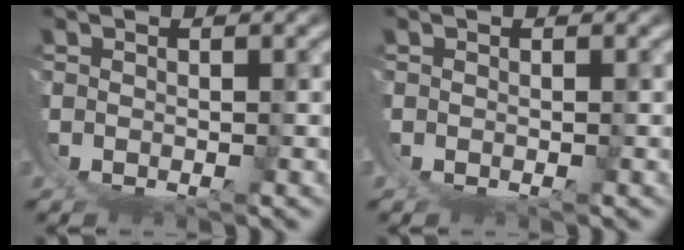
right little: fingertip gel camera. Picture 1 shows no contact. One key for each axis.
{"total": 0.0}